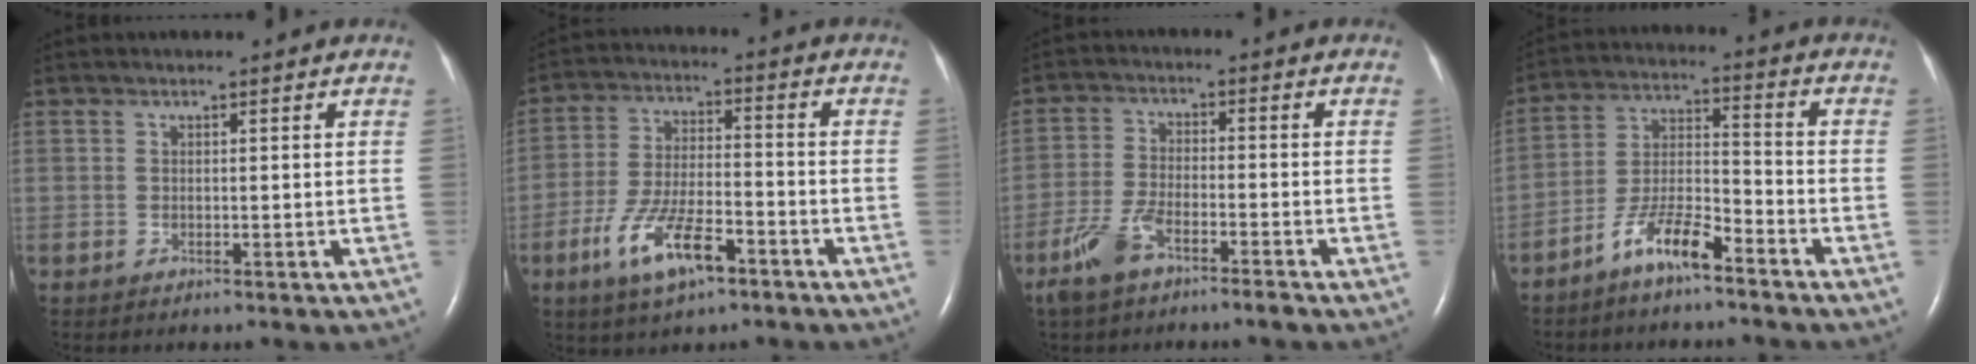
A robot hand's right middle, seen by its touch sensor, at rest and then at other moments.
{"total": 10.4, "force": [-5.6, 3.1, 8.1], "torque": [-0.163, -0.002, -0.101]}
{"total": 6.5, "force": [-4.6, 1.3, 4.4], "torque": [-0.107, -0.003, -0.090]}
{"total": 8.1, "force": [-6.0, 1.5, 5.2], "torque": [-0.110, -0.003, -0.118]}